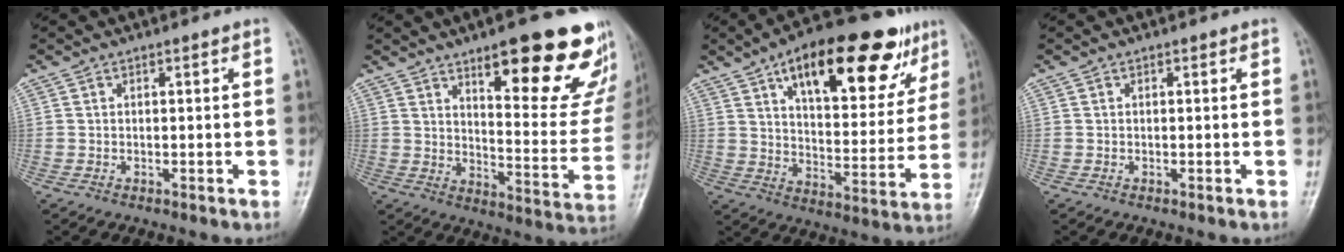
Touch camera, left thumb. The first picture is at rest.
{"total": 23.2, "force": [13.6, 6.8, 17.5], "torque": [-0.182, -0.073, 0.191]}
{"total": 24.5, "force": [13.4, 10.3, 17.7], "torque": [-0.215, -0.022, 0.203]}
{"total": 0.0}